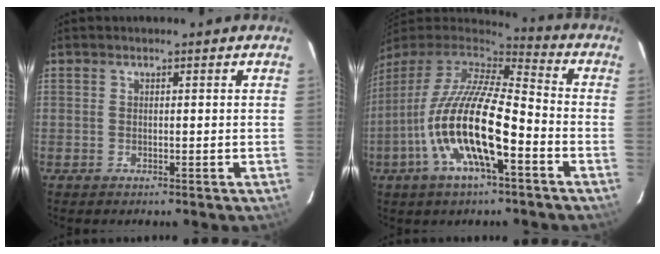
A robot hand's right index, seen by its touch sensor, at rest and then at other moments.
{"total": 19.6, "force": [-7.1, 5.5, 17.5], "torque": [-0.328, -0.028, -0.139]}